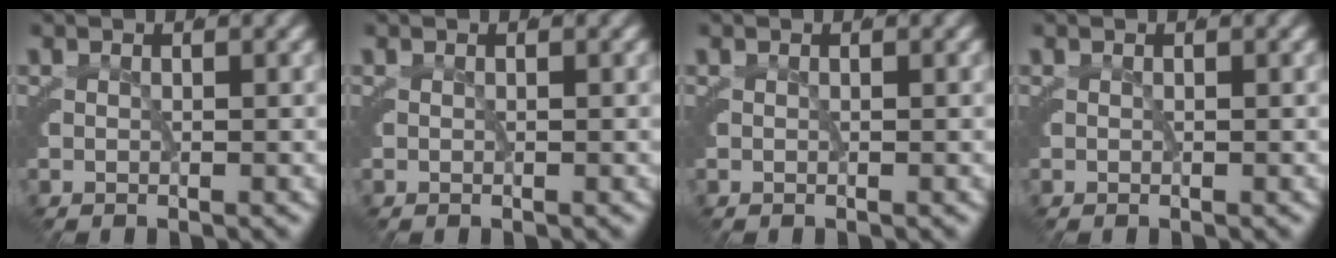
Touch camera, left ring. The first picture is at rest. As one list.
[{"total": 0.0}, {"total": 0.0}, {"total": 0.0}]